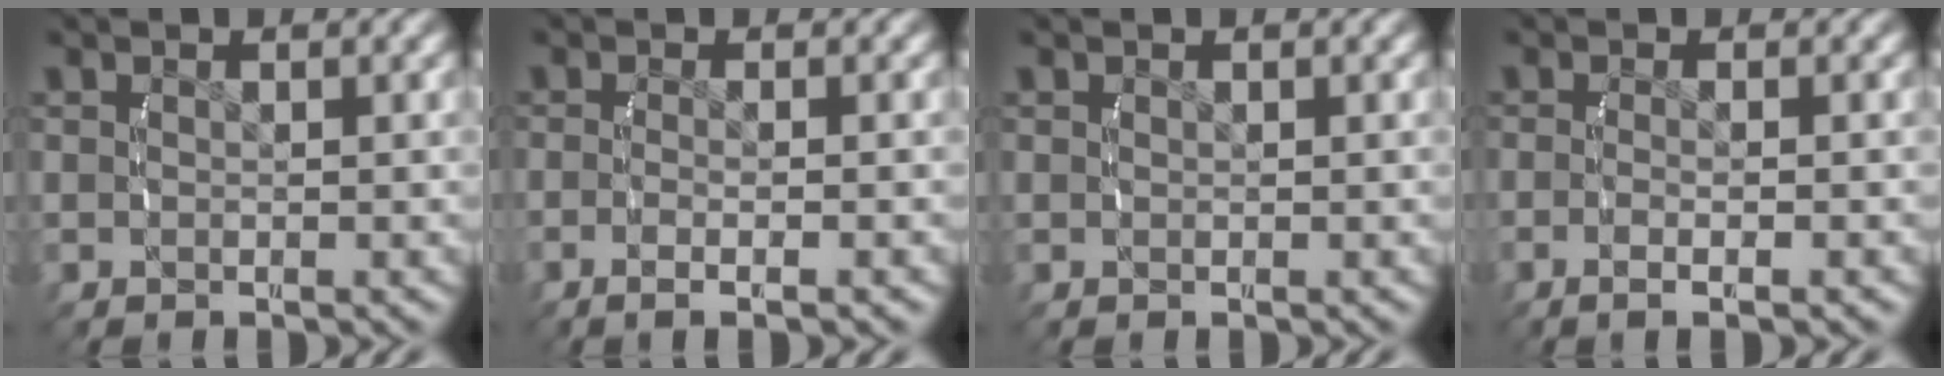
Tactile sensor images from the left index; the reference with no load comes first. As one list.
[{"total": 2.4, "force": [-1.4, 0.4, 1.8], "torque": [-0.045, -0.006, -0.022]}, {"total": 0.0}, {"total": 2.2, "force": [-1.3, 0.4, 1.7], "torque": [-0.044, -0.006, -0.020]}]